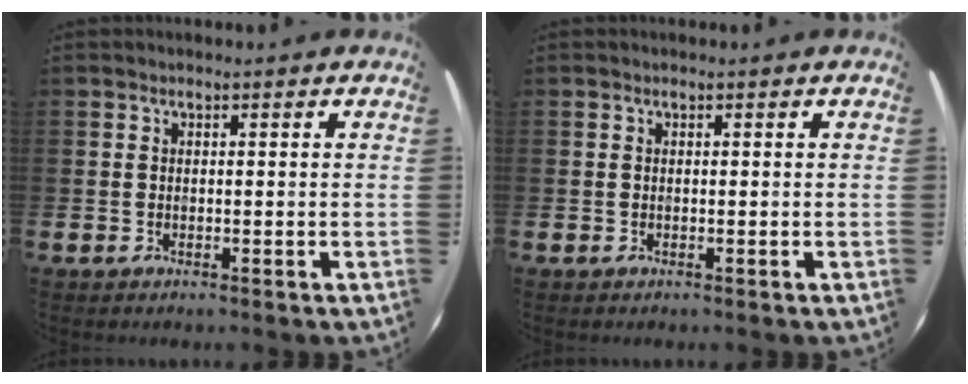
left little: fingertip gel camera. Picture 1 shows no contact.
{"total": 0.0}